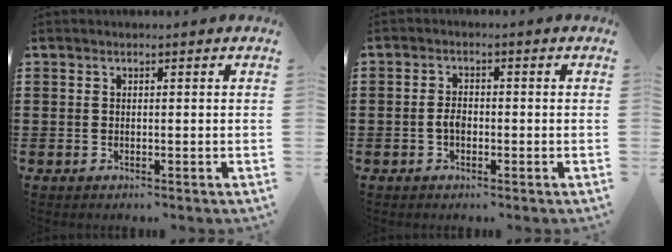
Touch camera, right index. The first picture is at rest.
{"total": 1.5, "force": [-0.5, 0.7, 1.2], "torque": [-0.033, -0.005, -0.010]}